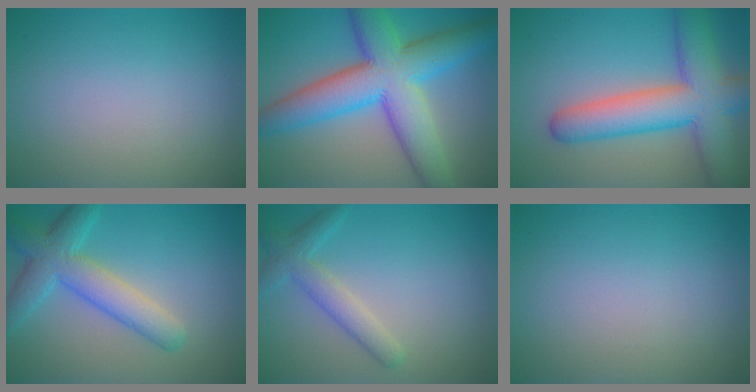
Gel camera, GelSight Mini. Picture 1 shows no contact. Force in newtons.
{"total": 11.1, "press": 11.1, "slide": 0.4}
{"total": 9.1, "press": 9.1, "slide": 0.4}
{"total": 5.7, "press": 5.6, "slide": 0.2}
{"total": 2.9, "press": 2.9, "slide": 0.1}
{"total": 0.0}